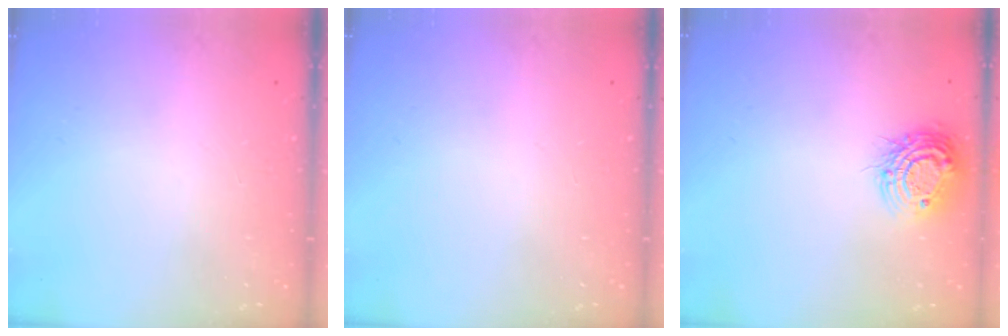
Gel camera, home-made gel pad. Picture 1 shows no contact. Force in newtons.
{"total": 0.0}
{"total": 11.3, "press": 11.3, "slide": 0.6}